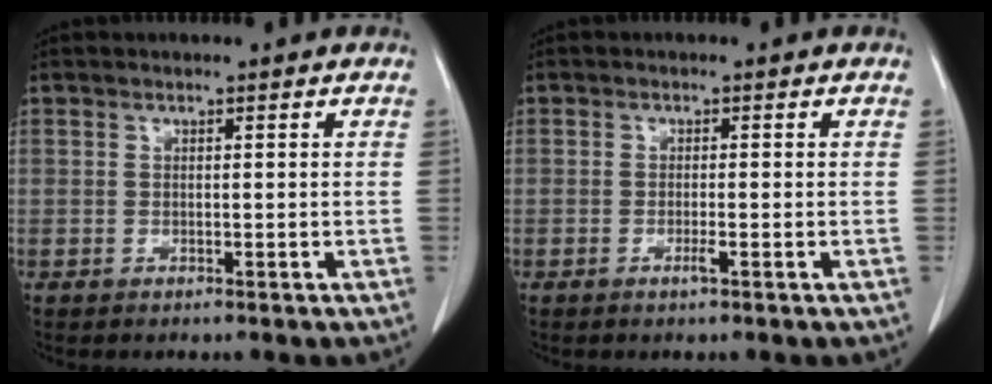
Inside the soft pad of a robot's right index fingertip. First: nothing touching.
{"total": 1.4, "force": [-0.6, -0.1, 1.2], "torque": [-0.025, -0.002, -0.012]}